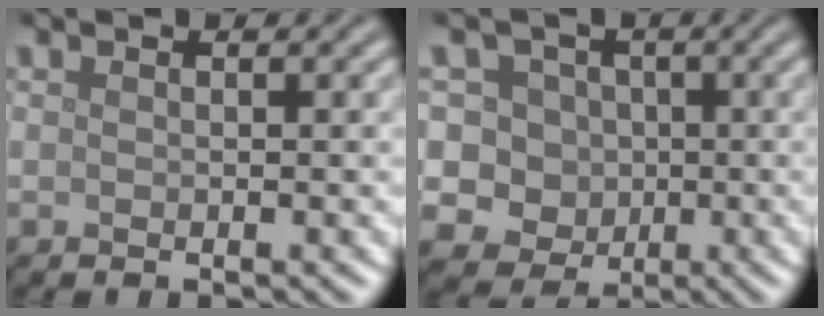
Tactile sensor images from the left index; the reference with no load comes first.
{"total": 9.1, "force": [1.1, 8.4, 3.2], "torque": [-0.057, 0.034, -0.010]}